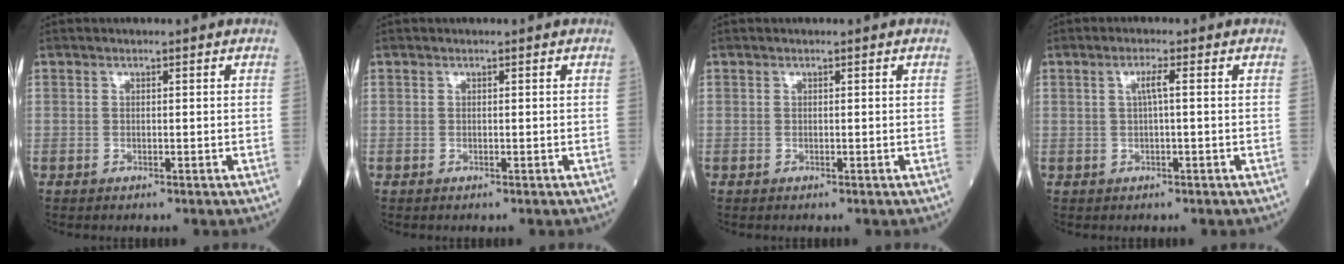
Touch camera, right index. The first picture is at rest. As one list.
[{"total": 0.0}, {"total": 0.0}, {"total": 2.1, "force": [0.3, -0.1, 2.0], "torque": [-0.039, 0.003, 0.005]}]